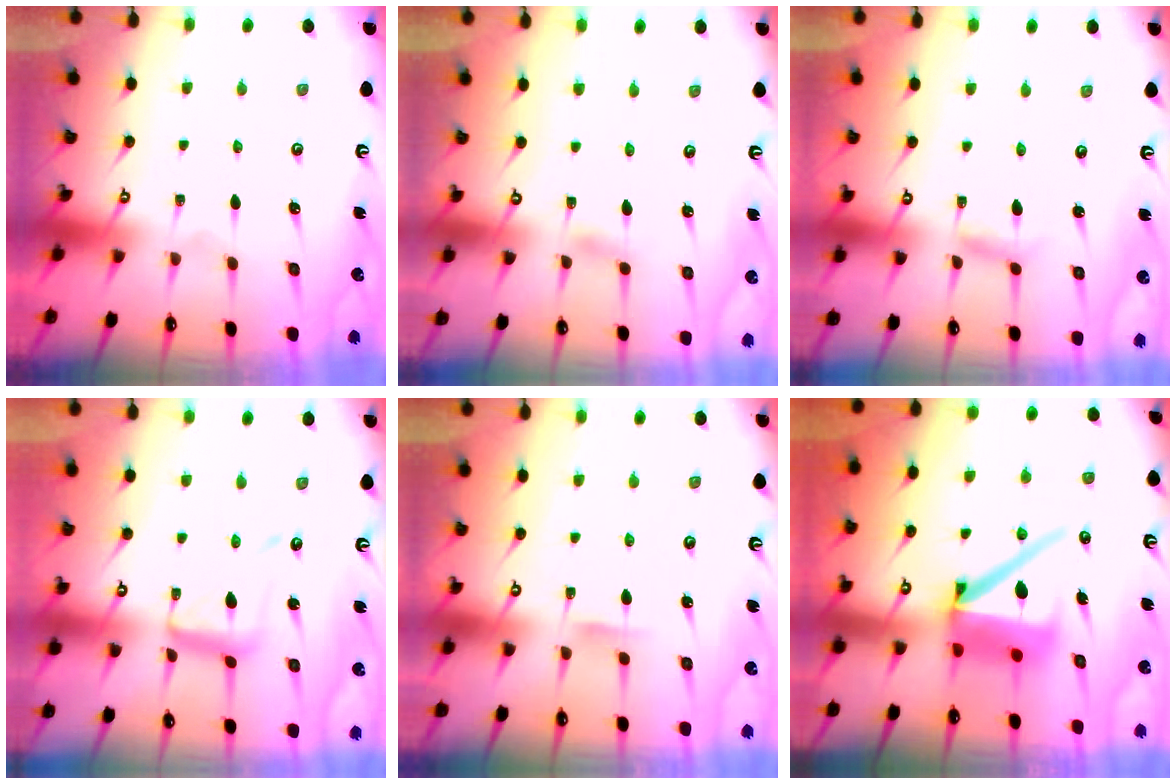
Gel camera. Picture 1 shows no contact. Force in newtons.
{"total": 2.2, "press": 2.2, "slide": 0.3}
{"total": 4.0, "press": 4.0, "slide": 0.3}
{"total": 11.3, "press": 11.3, "slide": 1.0}
{"total": 4.8, "press": 4.7, "slide": 0.5}
{"total": 14.5, "press": 14.4, "slide": 1.6}